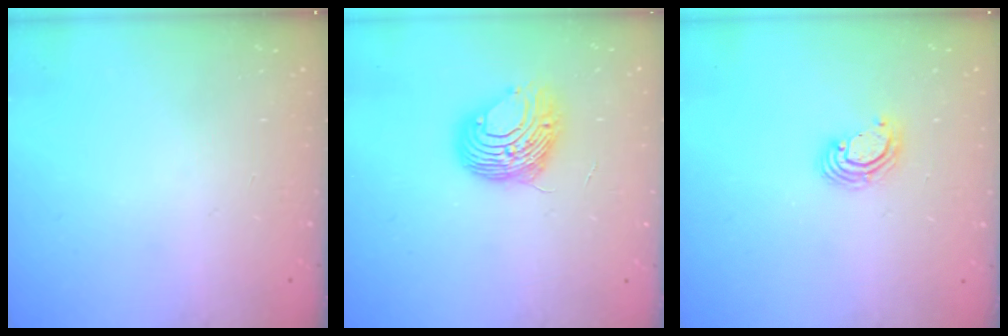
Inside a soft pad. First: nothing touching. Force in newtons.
{"total": 10.6, "press": 10.5, "slide": 1.0}
{"total": 3.6, "press": 3.6, "slide": 0.2}